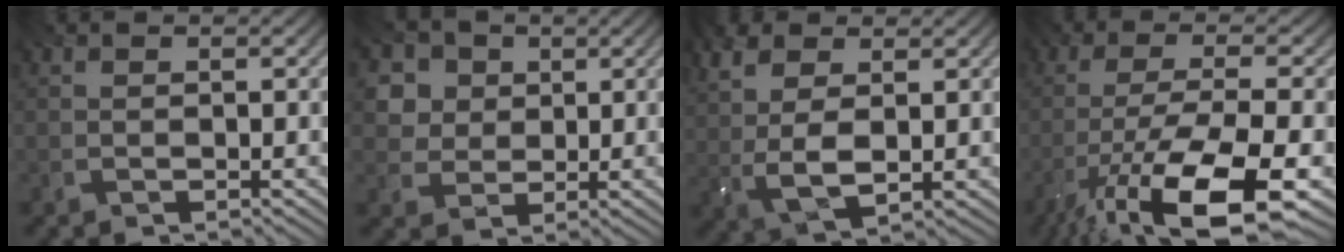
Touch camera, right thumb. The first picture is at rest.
{"total": 6.1, "force": [2.5, 5.2, 2.2], "torque": [-0.103, -0.004, 0.045]}
{"total": 7.9, "force": [2.1, 4.5, 6.1], "torque": [-0.163, 0.002, 0.037]}
{"total": 14.1, "force": [-8.5, 3.1, 10.9], "torque": [-0.180, -0.019, -0.153]}